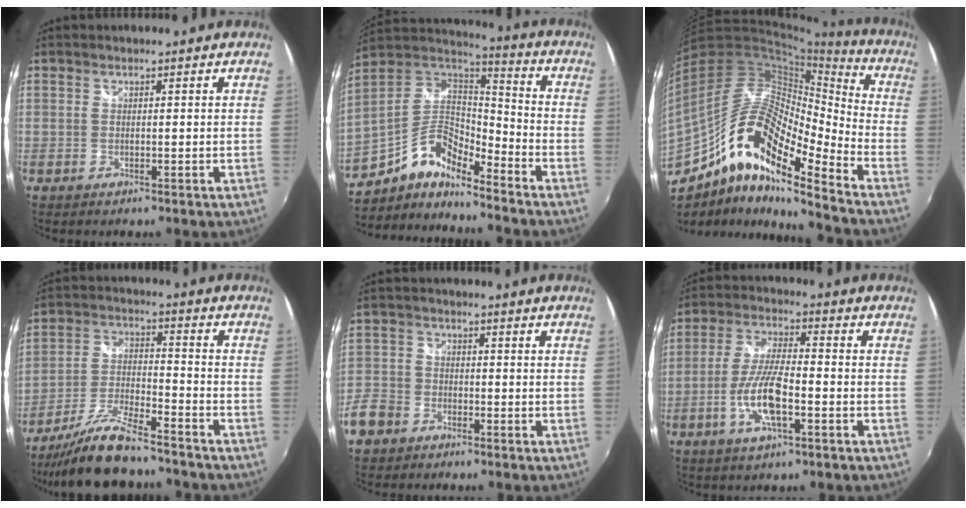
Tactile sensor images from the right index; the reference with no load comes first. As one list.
[{"total": 12.2, "force": [-8.1, 4.5, 7.9], "torque": [-0.155, 0.012, -0.158]}, {"total": 18.8, "force": [-9.8, 5.1, 15.2], "torque": [-0.267, -0.002, -0.202]}, {"total": 13.1, "force": [-11.5, 1.6, 6.0], "torque": [-0.131, -0.010, -0.206]}, {"total": 9.2, "force": [-4.7, 7.3, 3.1], "torque": [-0.087, 0.024, -0.093]}, {"total": 10.2, "force": [-3.7, 2.7, 9.2], "torque": [-0.190, -0.002, -0.072]}]